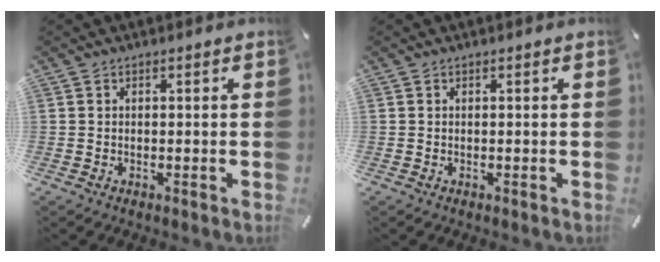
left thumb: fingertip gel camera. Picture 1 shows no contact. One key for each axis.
{"total": 0.0}